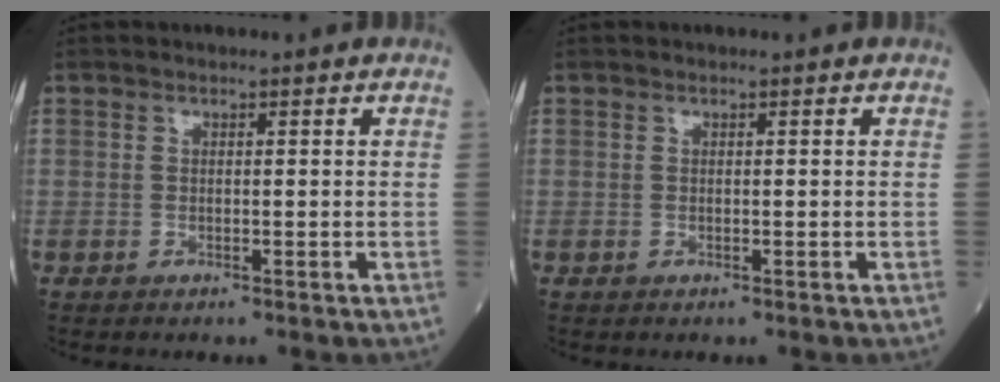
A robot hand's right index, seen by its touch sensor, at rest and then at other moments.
{"total": 0.0}